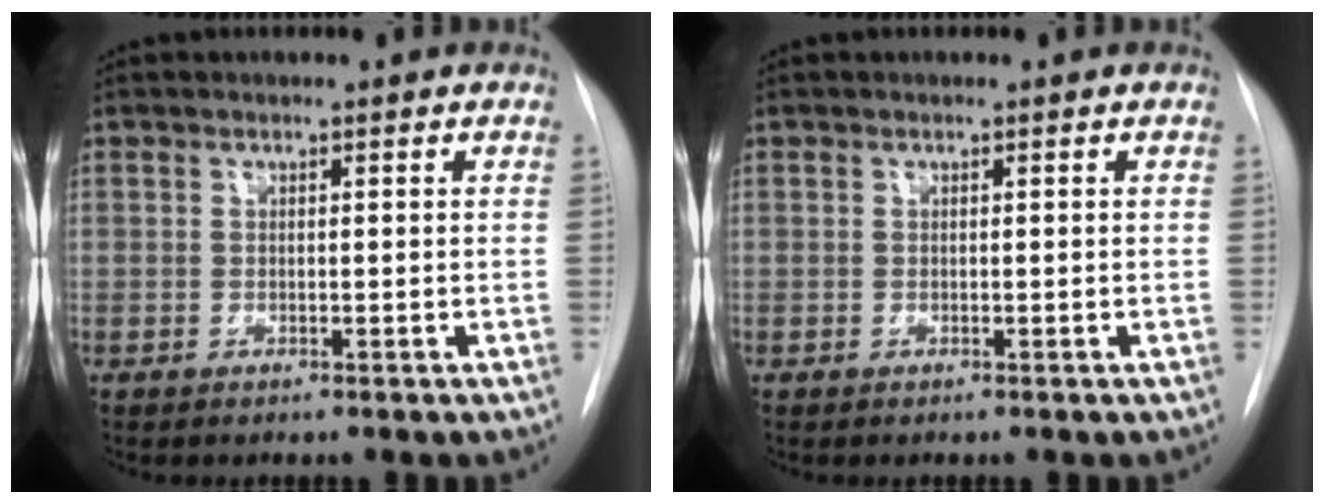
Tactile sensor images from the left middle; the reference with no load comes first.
{"total": 0.0}